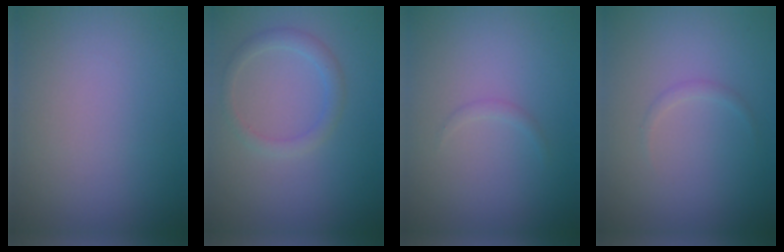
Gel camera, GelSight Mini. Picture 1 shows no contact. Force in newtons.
{"total": 1.8, "press": 1.8, "slide": 0.2}
{"total": 0.5, "press": 0.5, "slide": 0.0}
{"total": 0.6, "press": 0.6, "slide": 0.1}